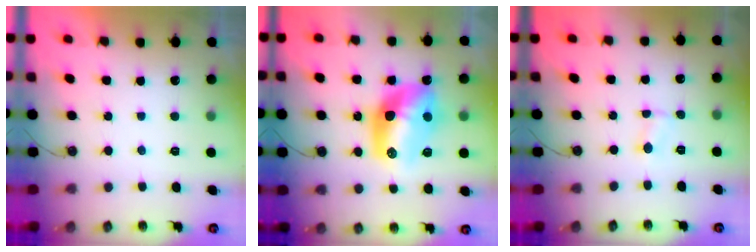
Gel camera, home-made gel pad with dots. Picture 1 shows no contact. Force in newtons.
{"total": 14.8, "press": 14.8, "slide": 1.3}
{"total": 1.4, "press": 1.3, "slide": 0.3}